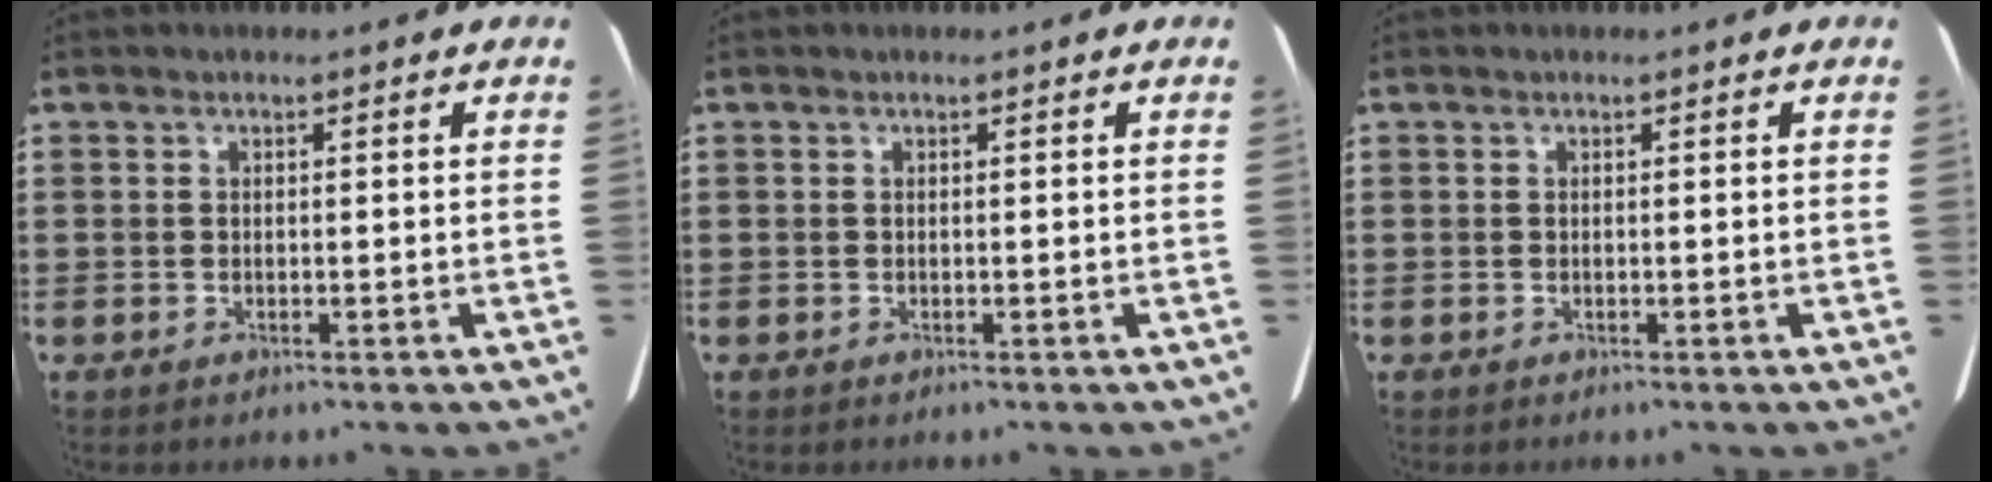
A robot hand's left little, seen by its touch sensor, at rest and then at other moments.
{"total": 0.0}
{"total": 0.0}